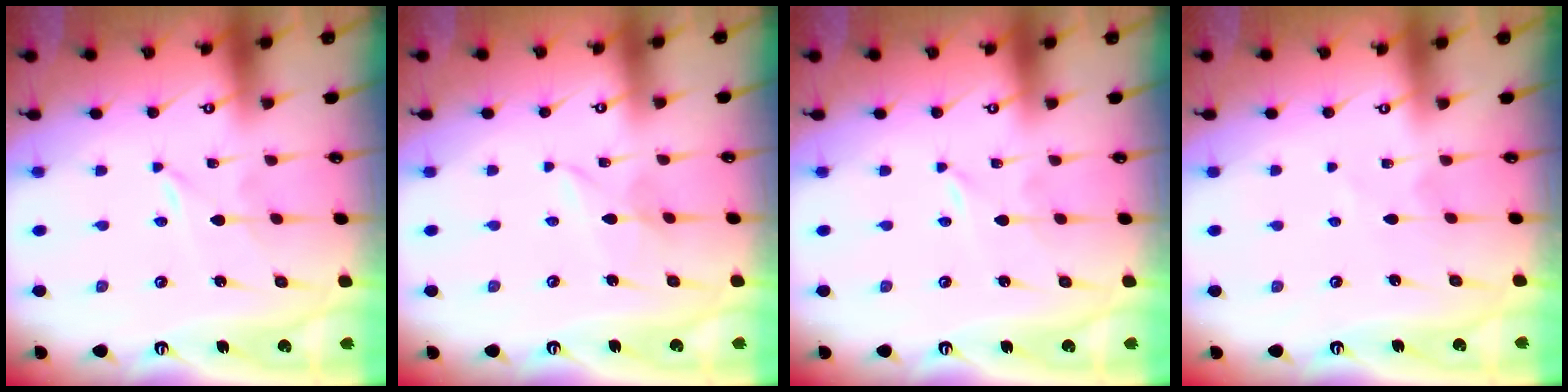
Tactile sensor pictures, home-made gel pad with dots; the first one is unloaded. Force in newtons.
{"total": 2.5, "press": 2.5, "slide": 0.2}
{"total": 0.0}
{"total": 1.5, "press": 1.5, "slide": 0.3}